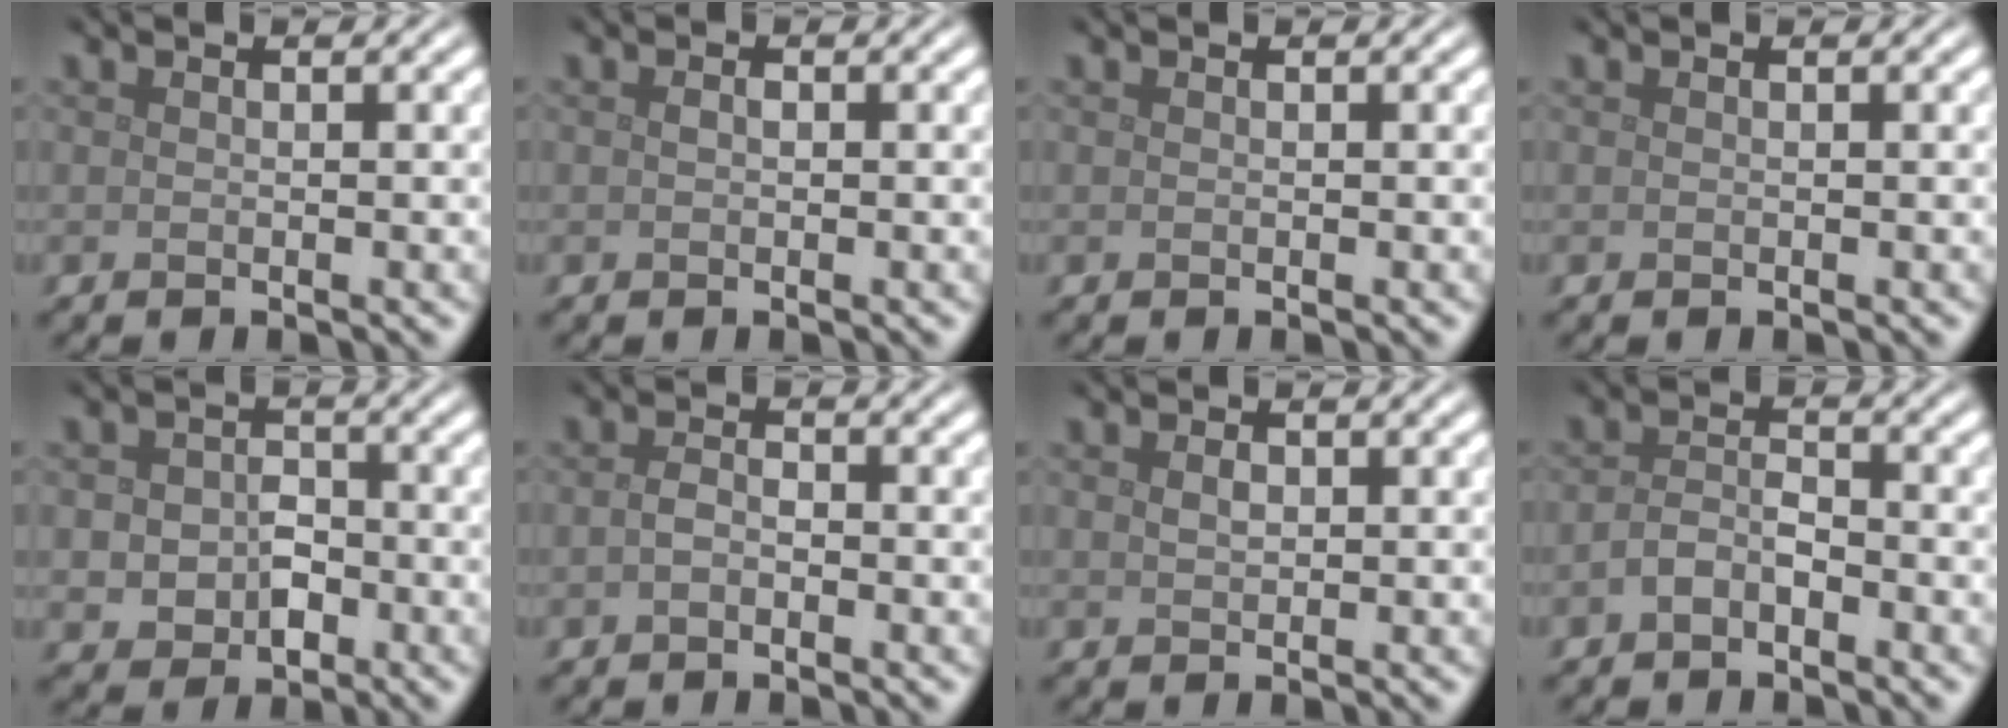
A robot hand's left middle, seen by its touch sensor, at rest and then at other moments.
{"total": 0.6, "force": [0.0, 0.3, 0.4], "torque": [-0.011, 0.000, 0.000]}
{"total": 0.0}
{"total": 0.0}
{"total": 3.6, "force": [-0.9, 2.8, 2.1], "torque": [-0.032, -0.005, -0.015]}
{"total": 1.3, "force": [-0.4, 0.8, 0.9], "torque": [-0.021, 0.002, -0.011]}
{"total": 1.0, "force": [0.3, 0.6, 0.7], "torque": [-0.015, 0.001, 0.007]}
{"total": 1.9, "force": [-1.1, 1.0, 1.3], "torque": [-0.027, 0.006, -0.025]}